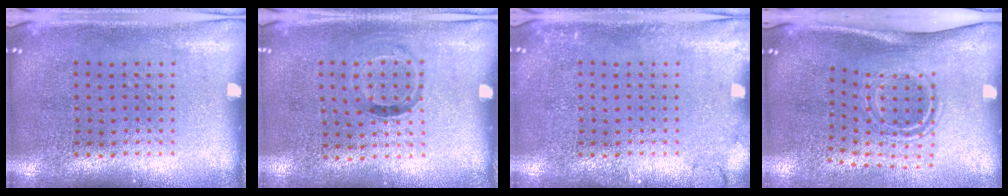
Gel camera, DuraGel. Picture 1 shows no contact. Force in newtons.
{"total": 0.9, "press": 0.6, "slide": 0.7}
{"total": 1.4, "press": 1.4, "slide": 0.2}
{"total": 1.8, "press": 1.1, "slide": 1.5}